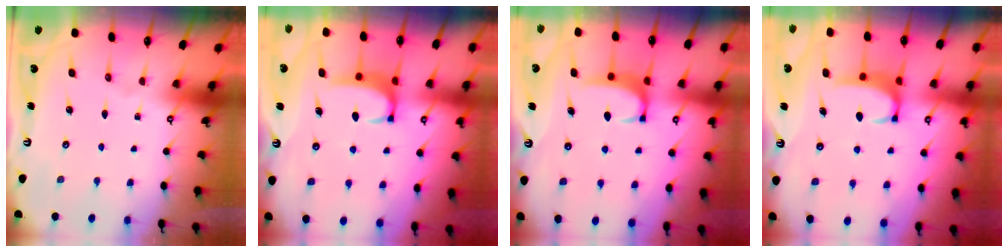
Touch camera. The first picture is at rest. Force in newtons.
{"total": 2.7, "press": 2.7, "slide": 0.4}
{"total": 2.7, "press": 2.6, "slide": 0.5}
{"total": 2.9, "press": 2.9, "slide": 0.5}